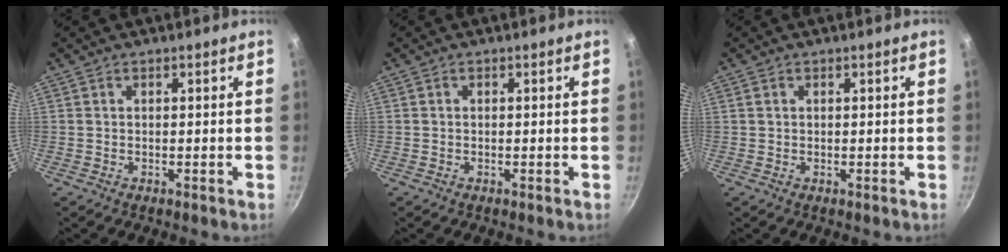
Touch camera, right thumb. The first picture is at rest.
{"total": 0.0}
{"total": 0.5, "force": [0.2, 0.4, 0.2], "torque": [-0.003, 0.001, 0.003]}